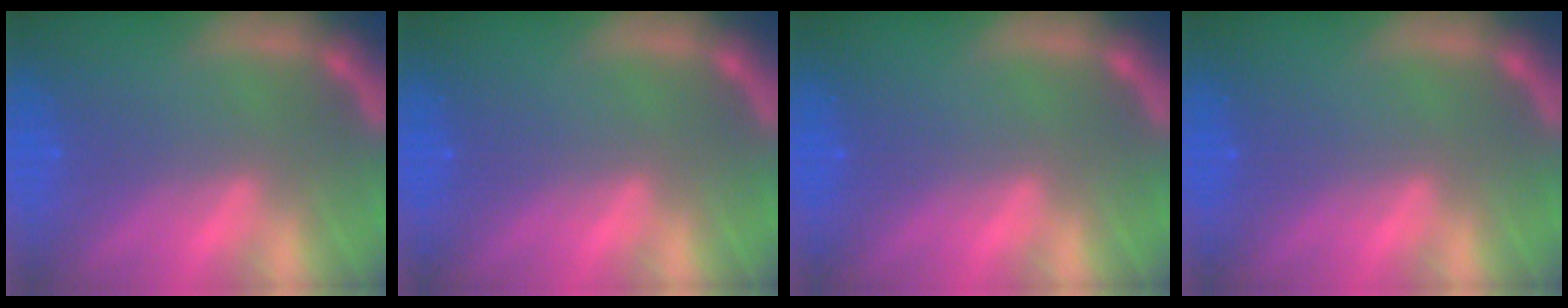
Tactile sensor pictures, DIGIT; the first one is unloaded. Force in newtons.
{"total": 0.0}
{"total": 0.0}
{"total": 0.0}